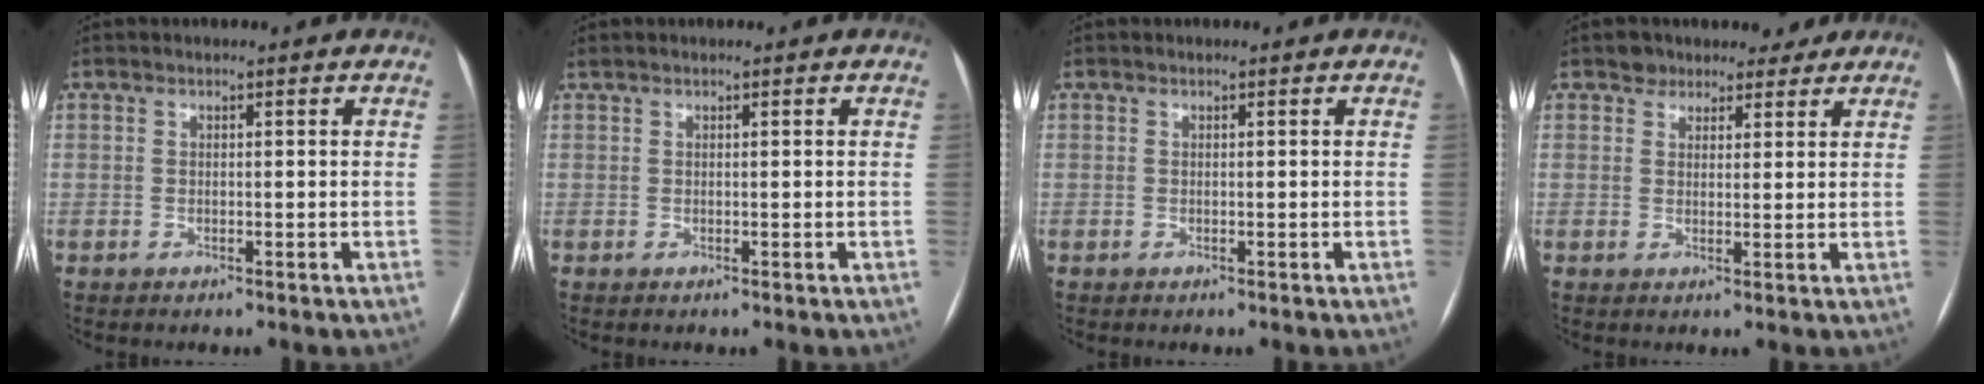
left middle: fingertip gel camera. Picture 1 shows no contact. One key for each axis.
{"total": 0.0}
{"total": 0.0}
{"total": 5.0, "fx": 3.9, "fy": 2.9, "fz": 0.5, "tx": 0.005, "ty": 0.010, "tz": 0.050}